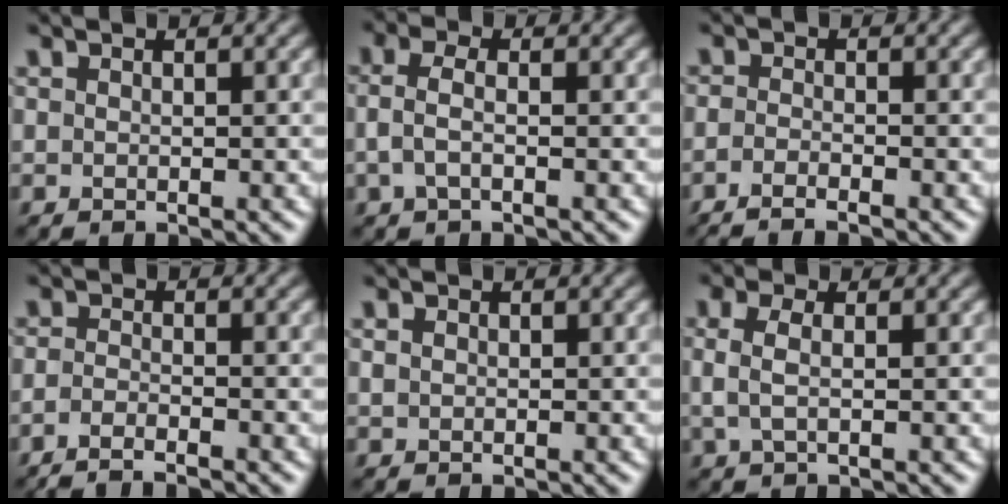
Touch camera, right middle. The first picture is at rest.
{"total": 2.2, "force": [-0.3, 1.0, 2.0], "torque": [-0.050, 0.002, -0.011]}
{"total": 2.7, "force": [-1.9, 0.6, 1.9], "torque": [-0.037, -0.007, -0.040]}
{"total": 2.7, "force": [-2.1, 0.5, 1.7], "torque": [-0.031, -0.004, -0.046]}
{"total": 0.7, "force": [0.2, 0.5, 0.3], "torque": [-0.007, -0.001, 0.005]}
{"total": 2.1, "force": [0.4, 1.0, 1.8], "torque": [-0.043, 0.005, 0.004]}